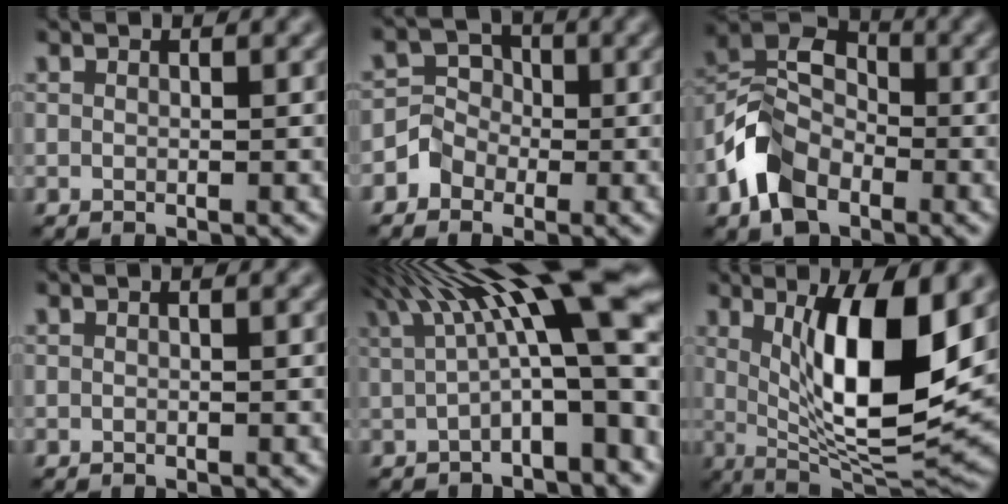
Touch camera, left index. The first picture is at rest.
{"total": 2.4, "force": [-1.3, 2.0, 0.2], "torque": [0.006, 0.007, -0.031]}
{"total": 7.2, "force": [-3.7, 4.8, 4.0], "torque": [-0.084, 0.004, -0.087]}
{"total": 0.0}
{"total": 13.0, "force": [3.3, 3.3, 12.1], "torque": [-0.172, 0.019, 0.056]}
{"total": 11.0, "force": [2.2, 3.2, 10.3], "torque": [-0.157, -0.019, 0.047]}